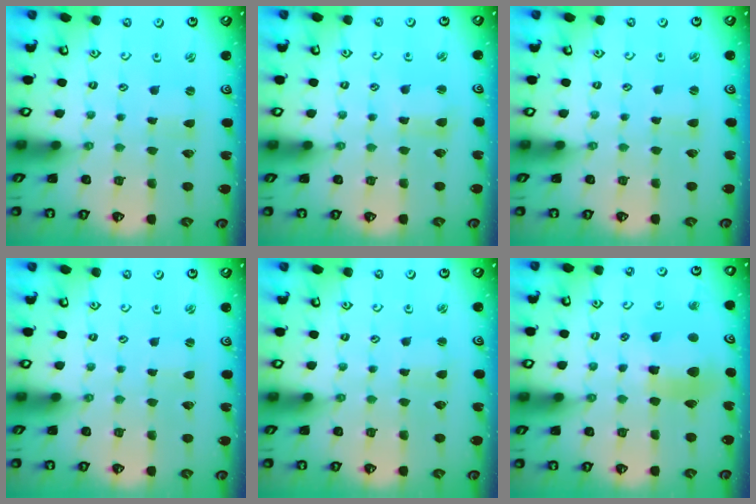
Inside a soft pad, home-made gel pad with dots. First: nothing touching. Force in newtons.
{"total": 2.7, "press": 2.7, "slide": 0.3}
{"total": 1.2, "press": 1.2, "slide": 0.3}
{"total": 0.0}
{"total": 0.7, "press": 0.7, "slide": 0.1}
{"total": 11.2, "press": 11.0, "slide": 1.7}